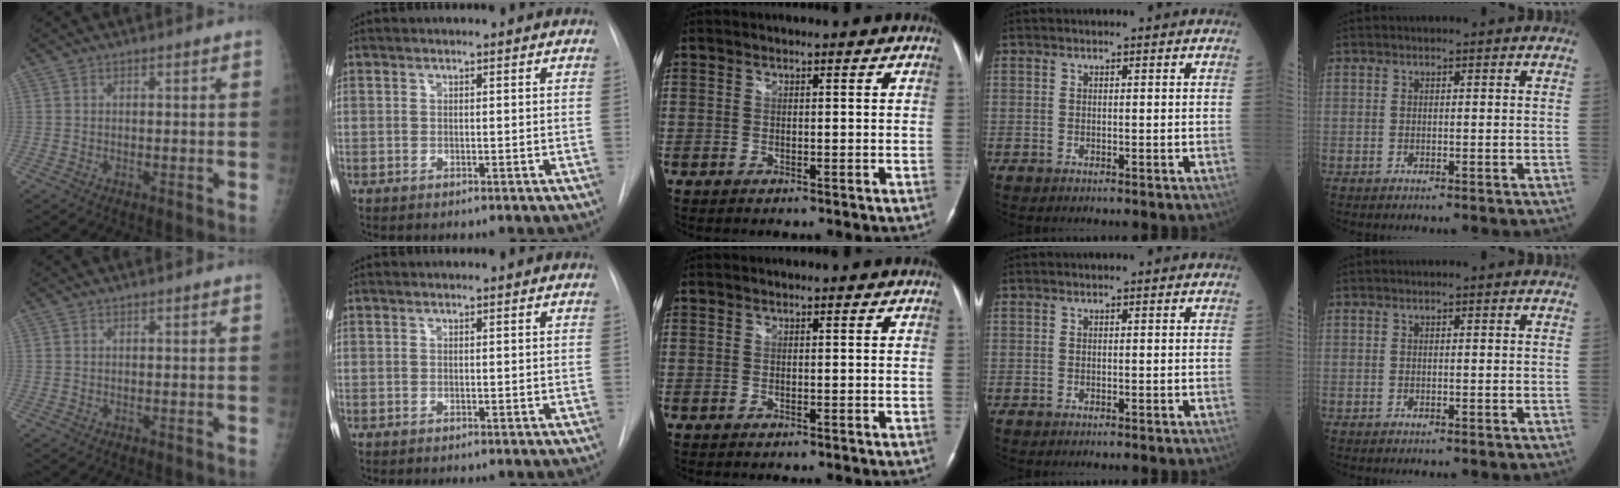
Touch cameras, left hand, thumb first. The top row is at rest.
{}